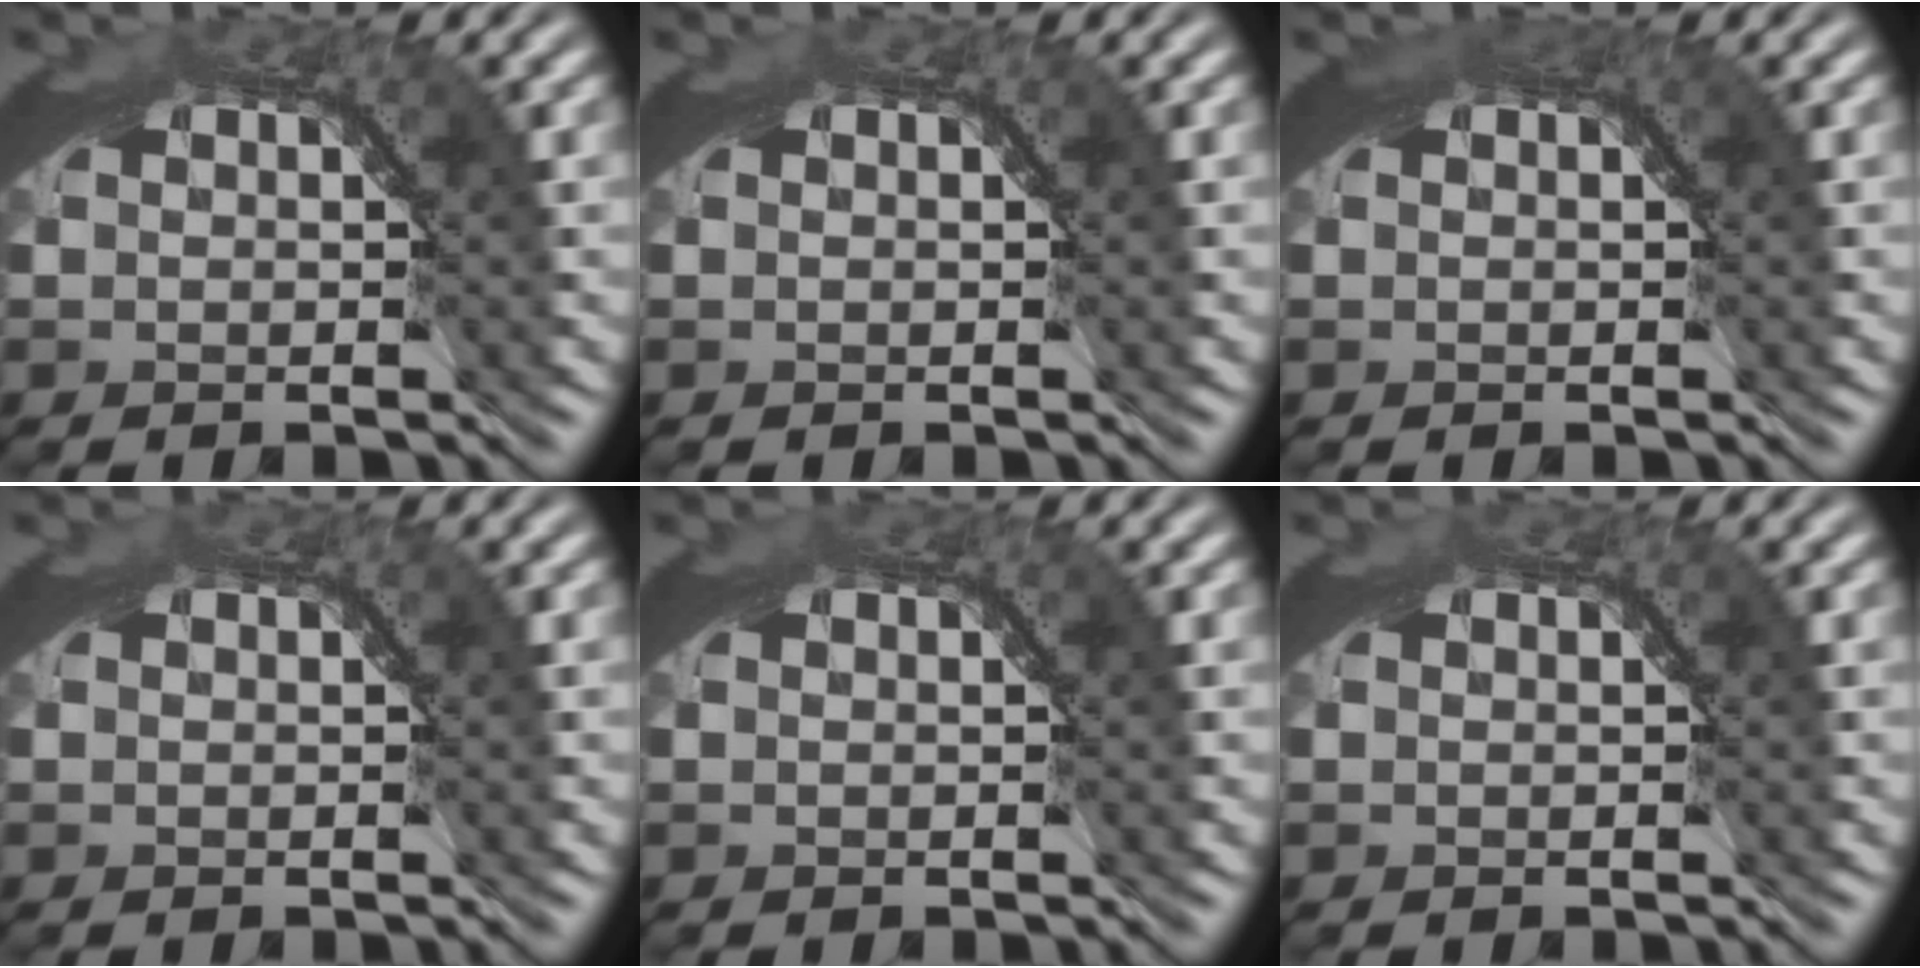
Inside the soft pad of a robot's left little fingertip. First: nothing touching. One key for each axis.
{"total": 0.0}
{"total": 0.9, "fx": 0.5, "fy": 0.2, "fz": 0.7, "tx": -0.006, "ty": 0.001, "tz": 0.006}
{"total": 0.0}
{"total": 0.0}
{"total": 0.0}